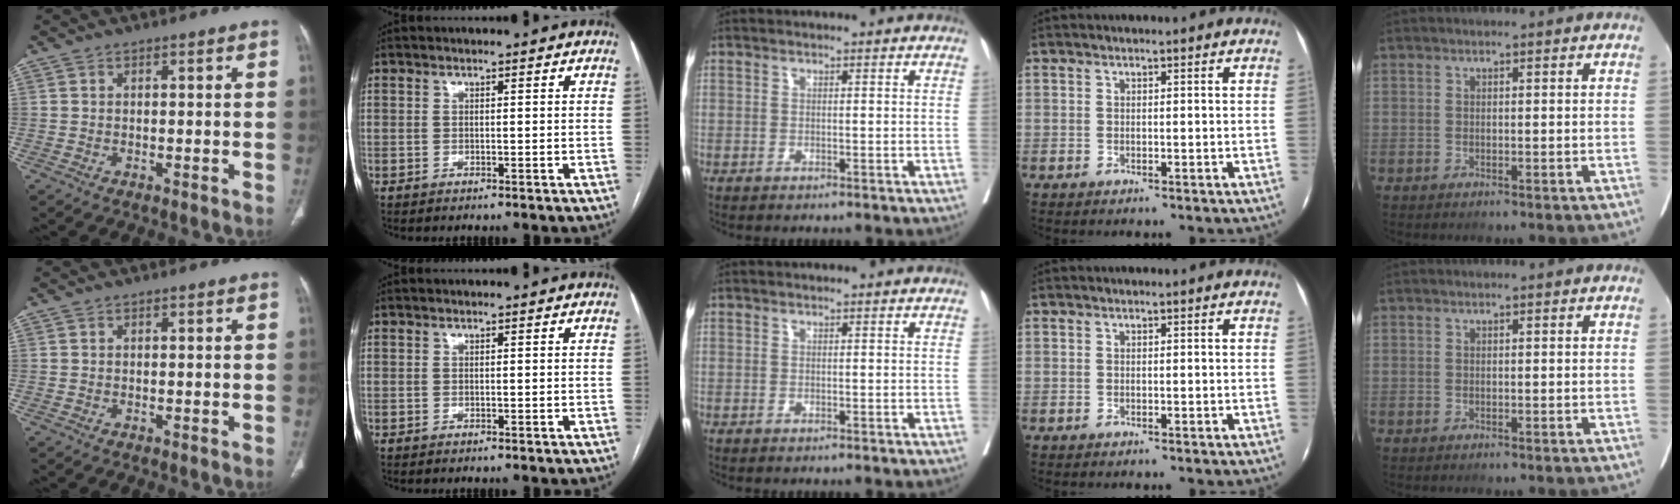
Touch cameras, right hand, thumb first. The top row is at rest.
{}